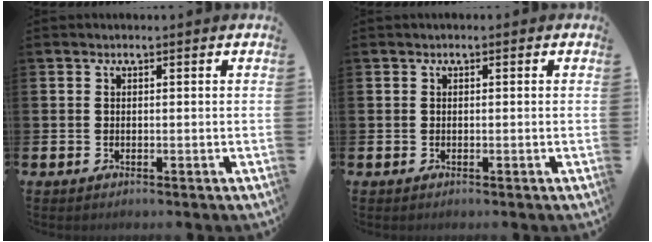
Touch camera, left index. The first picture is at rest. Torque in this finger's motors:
{"motor_torque": [-0.41, -0.48, -0.14, 0.03]}